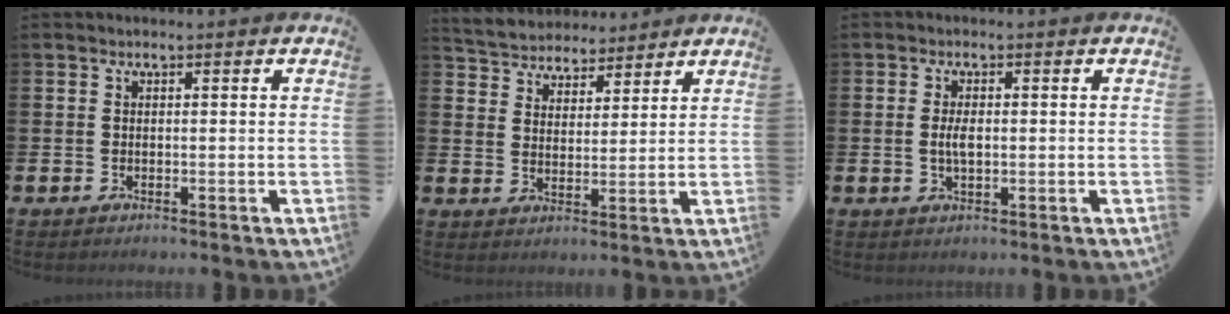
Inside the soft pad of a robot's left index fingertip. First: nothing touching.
{"total": 4.6, "force": [4.4, 1.4, -0.6], "torque": [-0.016, -0.027, 0.078]}
{"total": 2.7, "force": [0.0, 1.1, 2.4], "torque": [-0.044, 0.001, -0.002]}